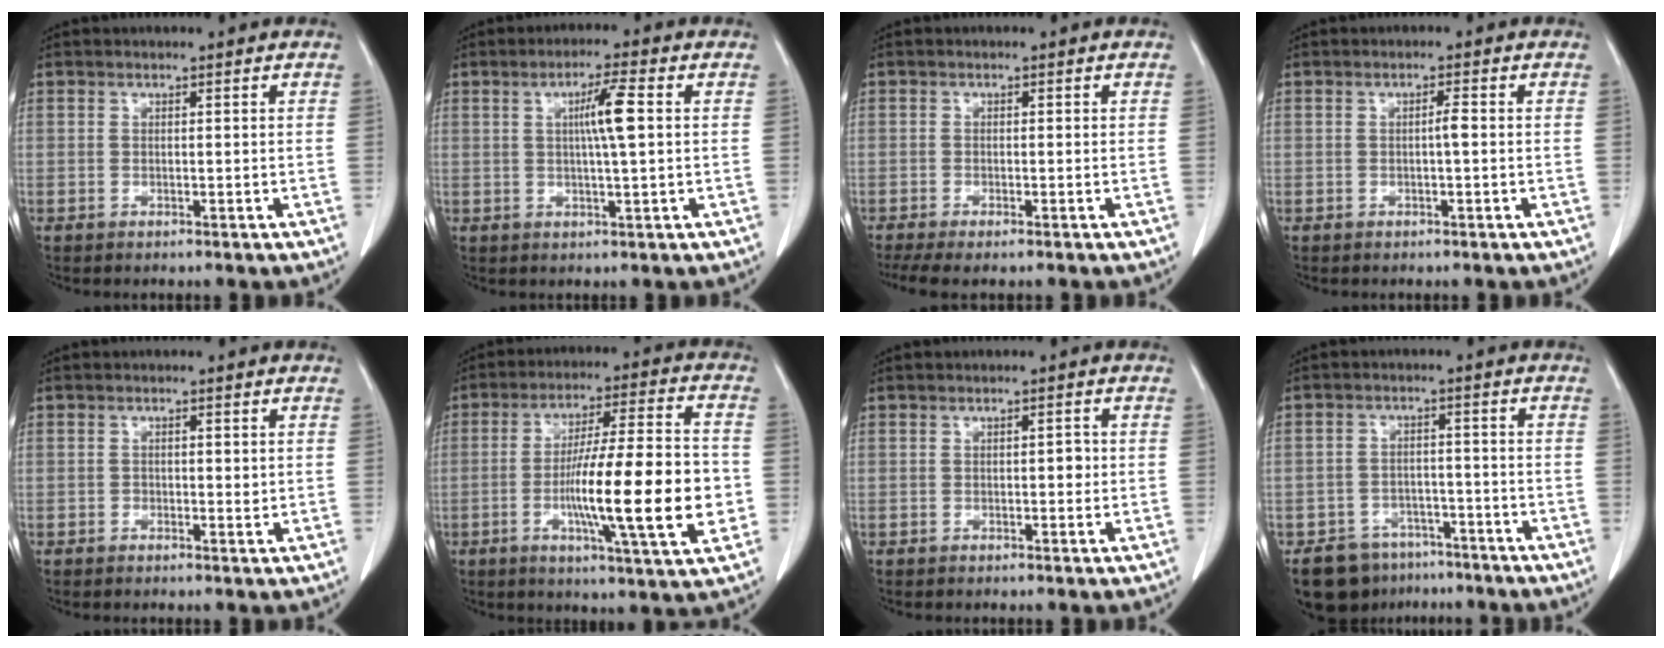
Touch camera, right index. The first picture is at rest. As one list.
[{"total": 5.5, "force": [0.9, -0.2, 5.4], "torque": [-0.095, 0.001, 0.015]}, {"total": 5.0, "force": [-3.7, 1.0, 3.2], "torque": [-0.055, -0.008, -0.061]}, {"total": 1.3, "force": [-0.2, 0.0, 1.2], "torque": [-0.020, 0.002, -0.003]}, {"total": 1.3, "force": [0.2, 0.7, 1.0], "torque": [-0.008, 0.001, 0.002]}, {"total": 17.9, "force": [-3.3, 1.2, 17.6], "torque": [-0.271, -0.002, -0.051]}, {"total": 1.4, "force": [-0.1, 0.6, 1.2], "torque": [-0.013, 0.003, -0.002]}, {"total": 8.3, "force": [-6.2, 5.3, 1.7], "torque": [-0.021, 0.014, -0.093]}]